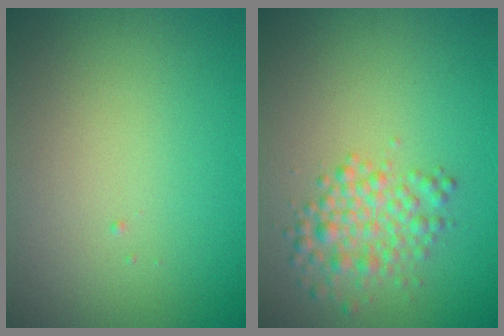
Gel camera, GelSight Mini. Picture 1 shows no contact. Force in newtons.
{"total": 3.5, "press": 3.5, "slide": 0.1}